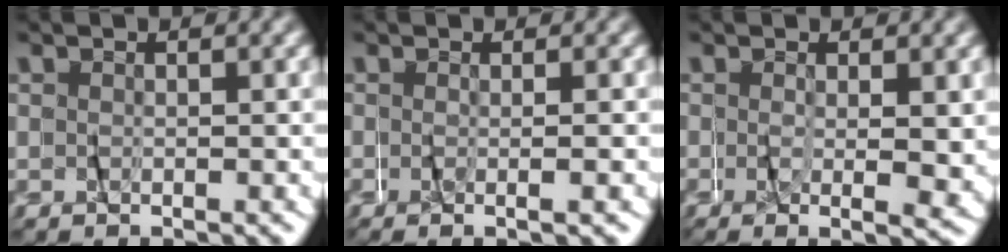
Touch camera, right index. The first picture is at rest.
{"total": 2.5, "force": [-1.5, -2.0, -0.2], "torque": [-0.002, -0.011, -0.018]}
{"total": 2.4, "force": [-1.3, -1.7, 1.2], "torque": [-0.018, -0.017, -0.014]}